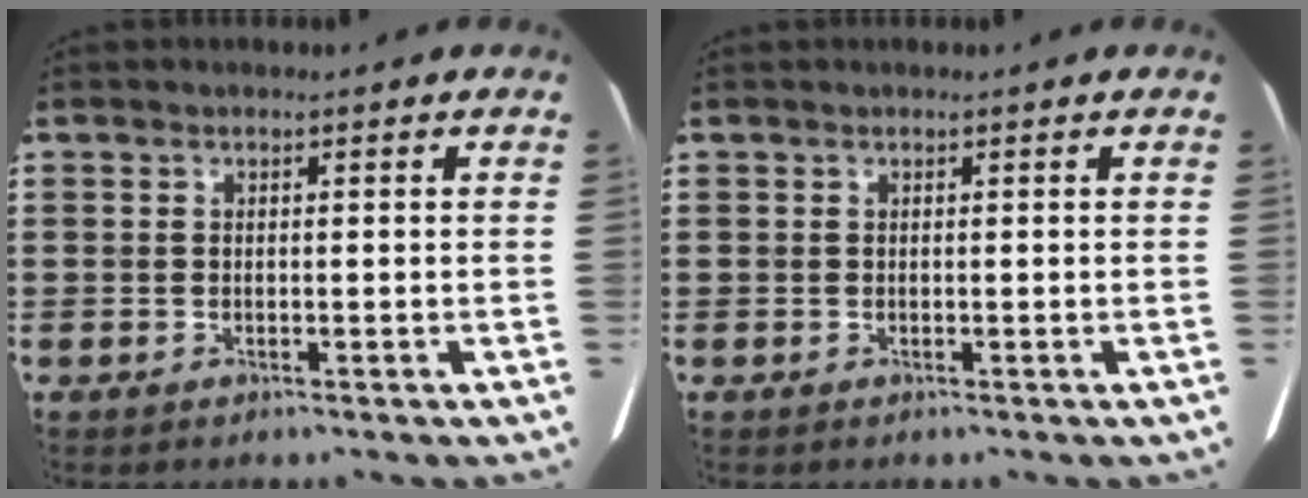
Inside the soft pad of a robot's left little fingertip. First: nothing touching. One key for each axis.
{"total": 0.0}